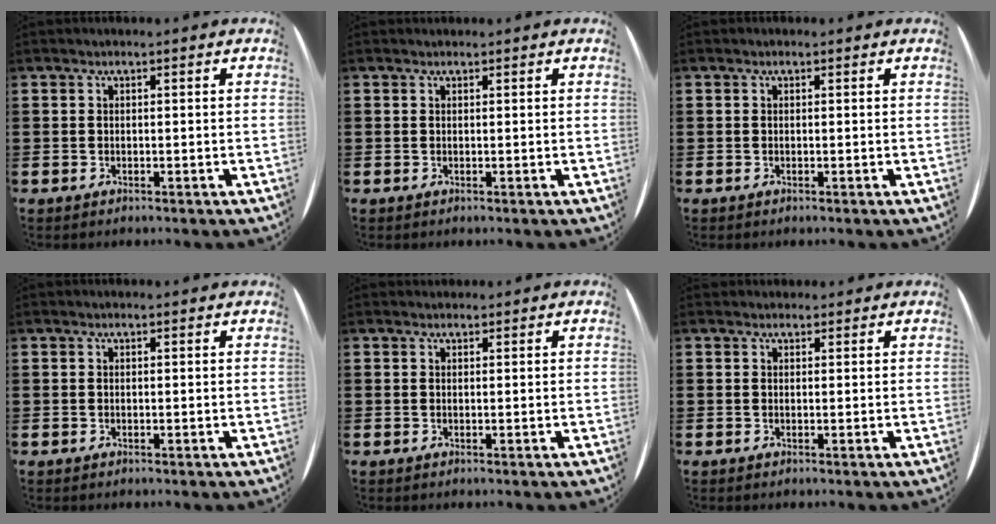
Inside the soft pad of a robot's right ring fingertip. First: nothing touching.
{"total": 0.0}
{"total": 0.0}
{"total": 0.0}
{"total": 0.6, "force": [0.6, 0.1, -0.2], "torque": [0.002, 0.004, 0.011]}
{"total": 0.8, "force": [0.8, 0.3, -0.2], "torque": [0.002, 0.005, 0.015]}